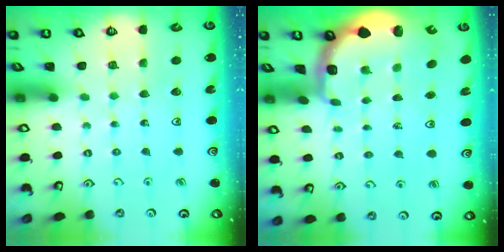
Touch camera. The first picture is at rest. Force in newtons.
{"total": 2.1, "press": 1.9, "slide": 0.8}